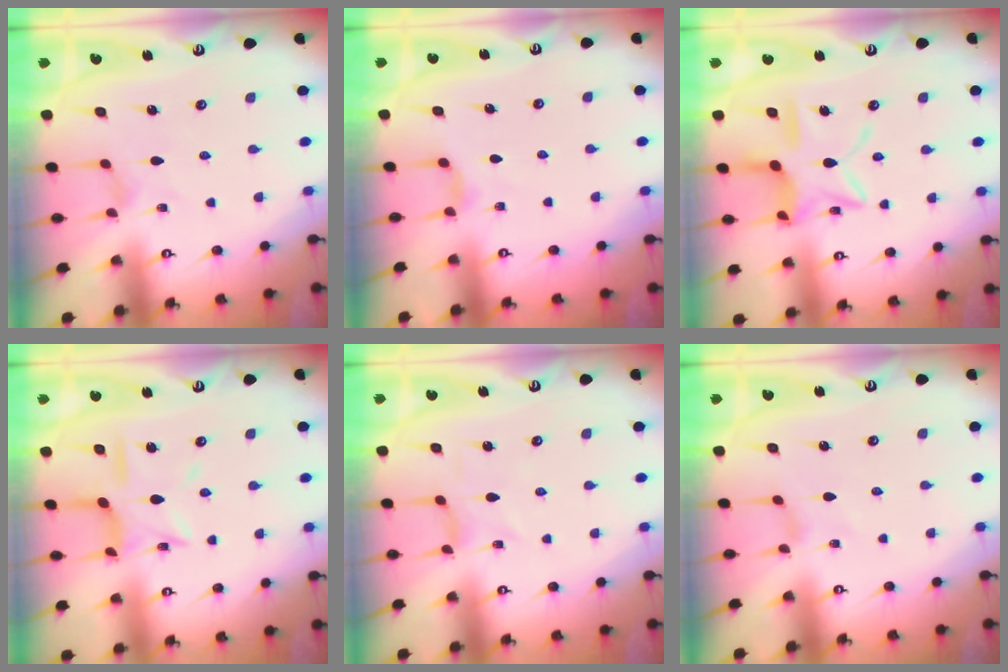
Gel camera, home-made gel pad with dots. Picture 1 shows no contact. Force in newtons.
{"total": 2.7, "press": 2.6, "slide": 0.5}
{"total": 13.7, "press": 13.6, "slide": 1.1}
{"total": 10.3, "press": 10.2, "slide": 0.8}
{"total": 1.8, "press": 1.8, "slide": 0.3}
{"total": 0.0}